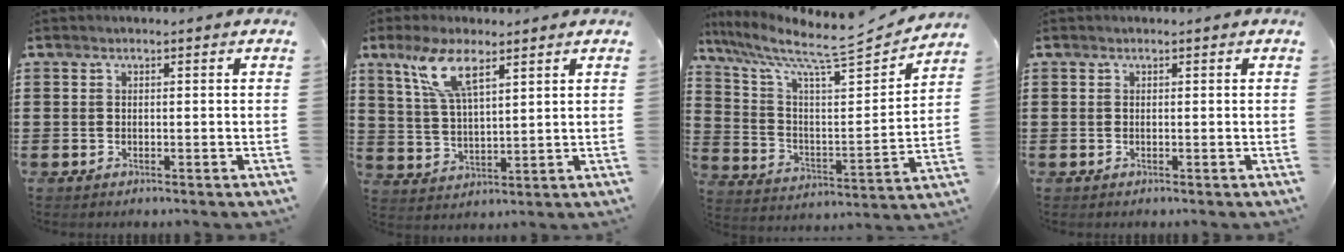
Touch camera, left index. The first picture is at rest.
{"total": 8.6, "force": [5.2, 2.5, 6.5], "torque": [-0.139, 0.003, 0.092]}
{"total": 9.2, "force": [7.8, 1.4, 4.7], "torque": [-0.120, -0.063, 0.124]}
{"total": 0.0}